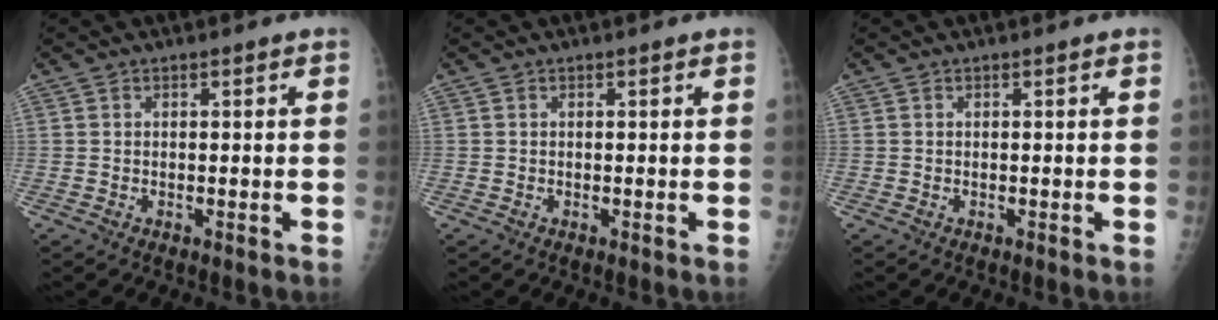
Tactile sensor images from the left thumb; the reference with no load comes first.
{"total": 0.0}
{"total": 0.0}